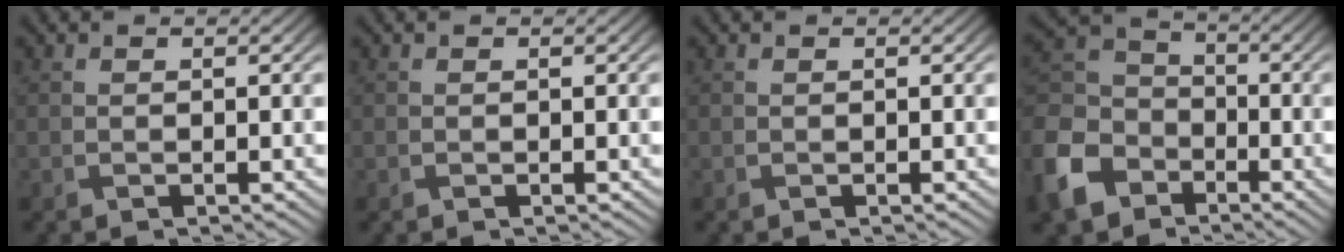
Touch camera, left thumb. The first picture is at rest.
{"total": 0.0}
{"total": 0.0}
{"total": 11.4, "force": [-6.3, 8.1, 5.1], "torque": [-0.159, -0.021, -0.147]}